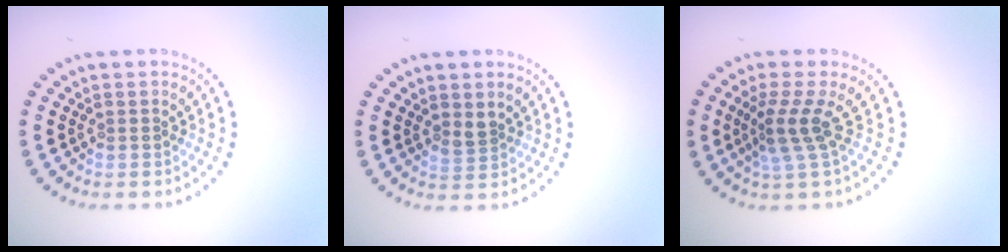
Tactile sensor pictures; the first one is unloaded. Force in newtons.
{"total": 1.5, "press": 1.2, "slide": 0.9}
{"total": 2.9, "press": 2.0, "slide": 2.1}